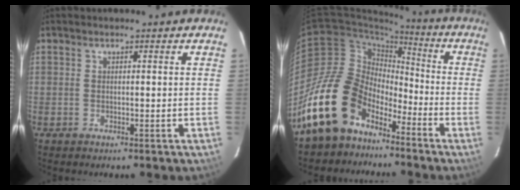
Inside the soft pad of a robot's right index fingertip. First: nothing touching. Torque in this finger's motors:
{"motor_torque": [0.87, -0.94, 0.58, 0.01]}